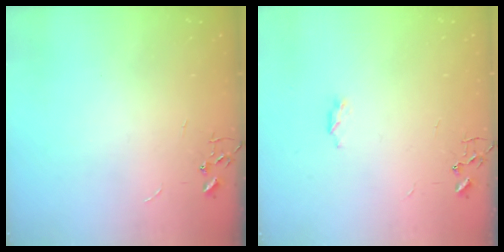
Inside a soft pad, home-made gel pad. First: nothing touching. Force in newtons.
{"total": 4.0, "press": 4.0, "slide": 0.5}